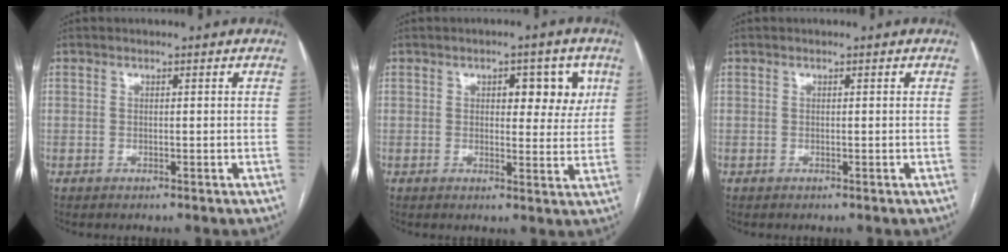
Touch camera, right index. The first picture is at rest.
{"total": 6.5, "force": [2.3, 3.2, 5.2], "torque": [-0.051, 0.009, 0.027]}
{"total": 0.0}